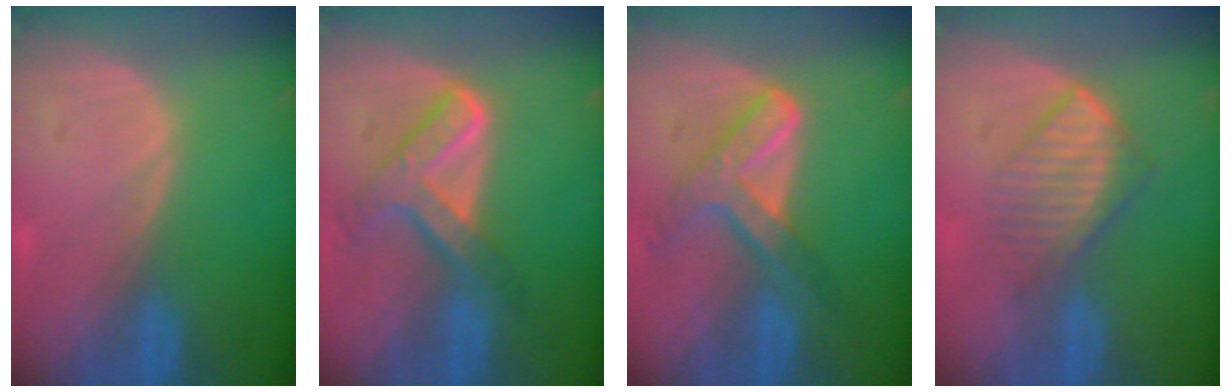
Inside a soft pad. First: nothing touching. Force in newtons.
{"total": 7.6, "press": 6.3, "slide": 4.2}
{"total": 7.2, "press": 6.0, "slide": 3.8}
{"total": 6.0, "press": 5.7, "slide": 2.0}